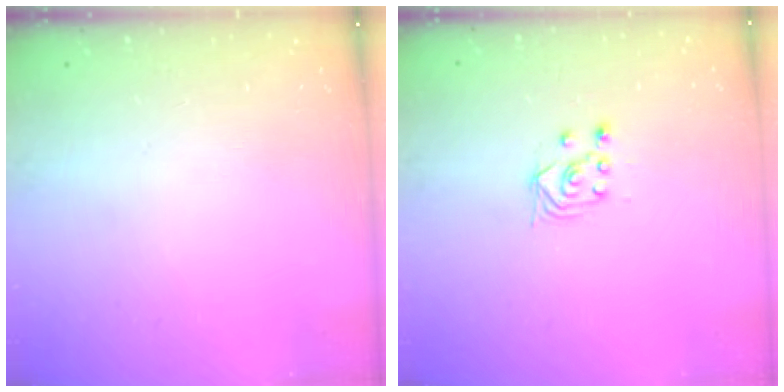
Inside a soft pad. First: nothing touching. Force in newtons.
{"total": 2.8, "press": 2.4, "slide": 1.4}